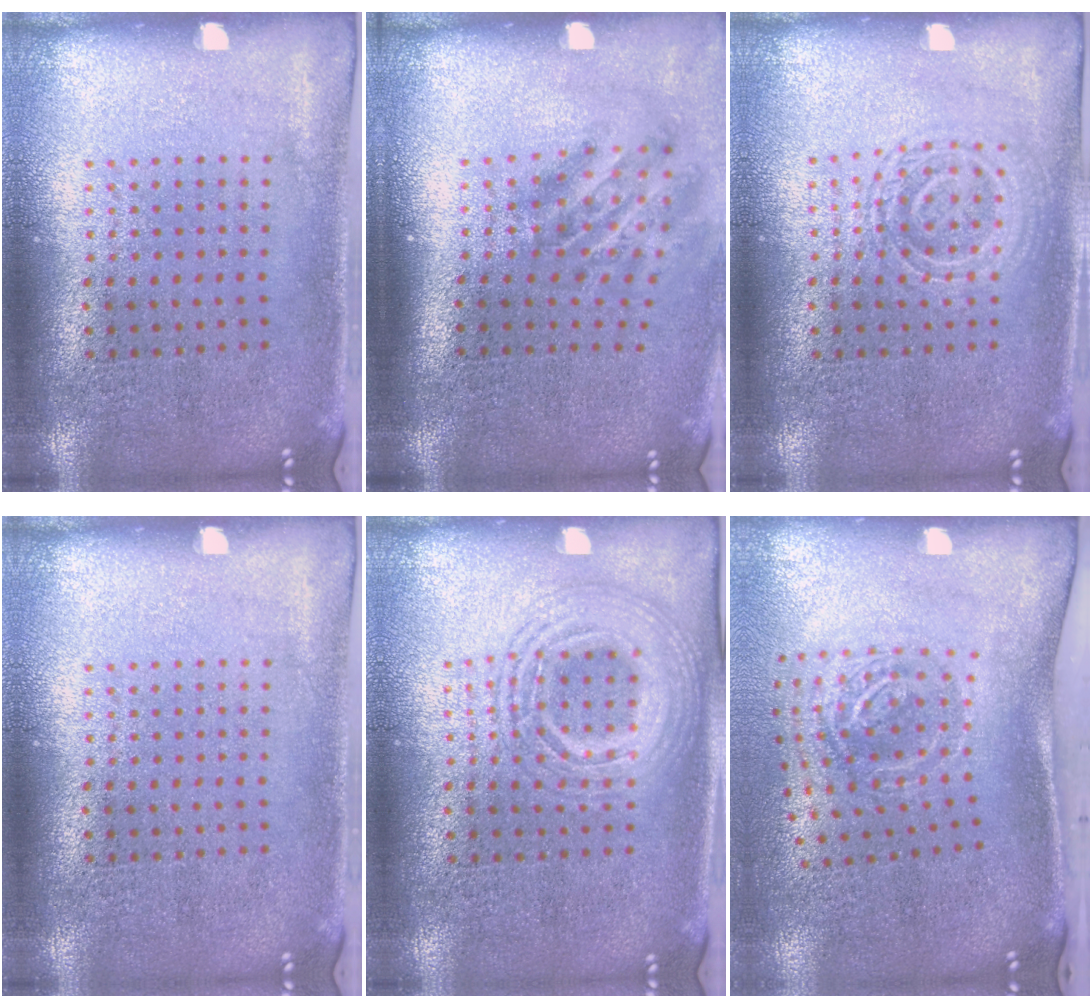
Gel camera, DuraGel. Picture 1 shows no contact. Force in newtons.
{"total": 1.9, "press": 1.2, "slide": 1.5}
{"total": 1.3, "press": 1.2, "slide": 0.4}
{"total": 0.0}
{"total": 2.3, "press": 2.3, "slide": 0.3}
{"total": 2.0, "press": 1.3, "slide": 1.6}